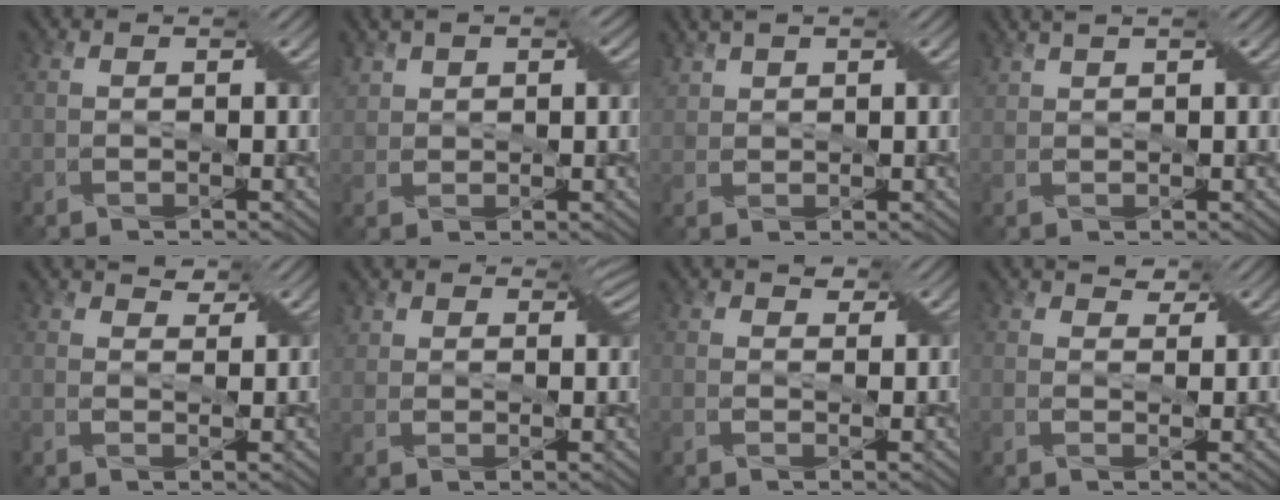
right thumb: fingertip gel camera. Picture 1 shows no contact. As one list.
[{"total": 4.4, "force": [2.5, 2.7, 2.4], "torque": [-0.054, 0.012, 0.042]}, {"total": 3.2, "force": [2.3, 1.6, 1.6], "torque": [-0.041, 0.011, 0.047]}, {"total": 2.2, "force": [1.9, 0.3, 1.1], "torque": [-0.032, 0.012, 0.041]}, {"total": 2.1, "force": [1.5, 1.1, 1.0], "torque": [-0.024, 0.001, 0.025]}, {"total": 4.1, "force": [2.8, 2.6, 1.6], "torque": [-0.038, 0.005, 0.049]}, {"total": 2.0, "force": [0.9, 1.5, 1.1], "torque": [-0.019, 0.002, 0.014]}, {"total": 2.4, "force": [1.5, 1.5, 1.2], "torque": [-0.028, 0.003, 0.023]}]